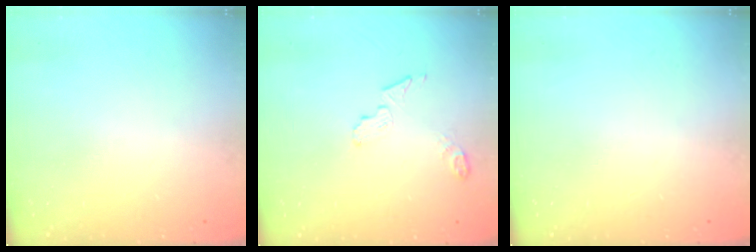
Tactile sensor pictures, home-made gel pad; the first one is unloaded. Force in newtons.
{"total": 5.3, "press": 5.3, "slide": 0.3}
{"total": 0.0}